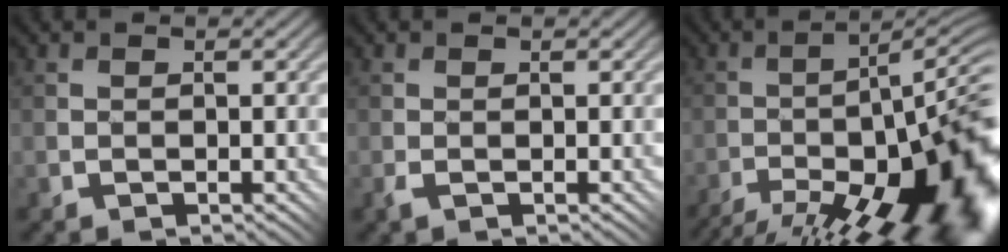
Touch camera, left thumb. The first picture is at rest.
{"total": 0.5, "force": [-0.3, 0.4, 0.2], "torque": [-0.008, 0.000, -0.009]}
{"total": 19.4, "force": [-12.5, 4.0, 14.3], "torque": [-0.158, 0.007, -0.197]}